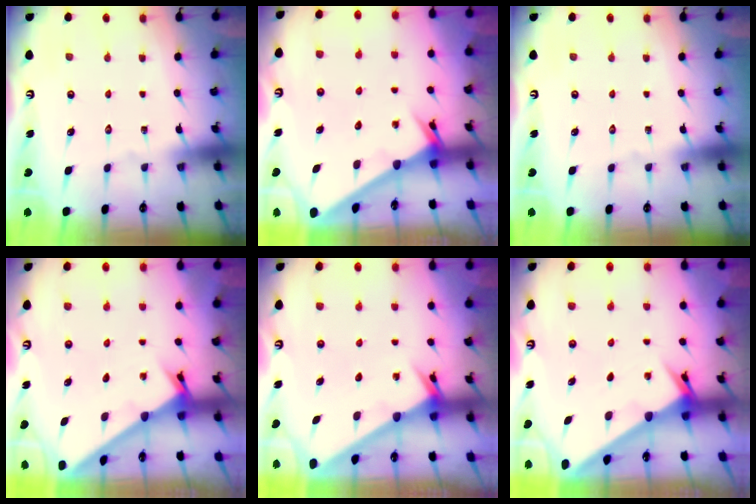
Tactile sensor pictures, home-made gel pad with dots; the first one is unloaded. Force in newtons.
{"total": 2.7, "press": 2.7, "slide": 0.3}
{"total": 0.0}
{"total": 2.0, "press": 2.0, "slide": 0.1}
{"total": 1.9, "press": 1.9, "slide": 0.1}
{"total": 2.4, "press": 2.4, "slide": 0.3}